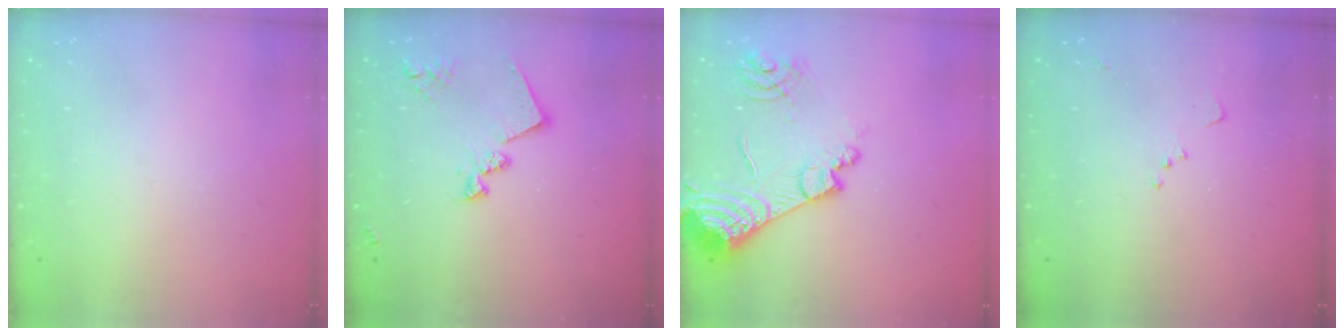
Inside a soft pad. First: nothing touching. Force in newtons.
{"total": 14.3, "press": 14.3, "slide": 1.1}
{"total": 17.3, "press": 17.2, "slide": 1.7}
{"total": 7.9, "press": 7.8, "slide": 0.9}